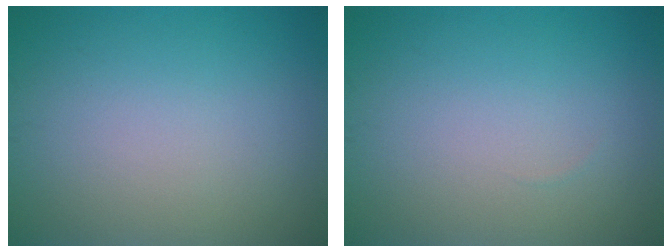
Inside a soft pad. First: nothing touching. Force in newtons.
{"total": 0.0}